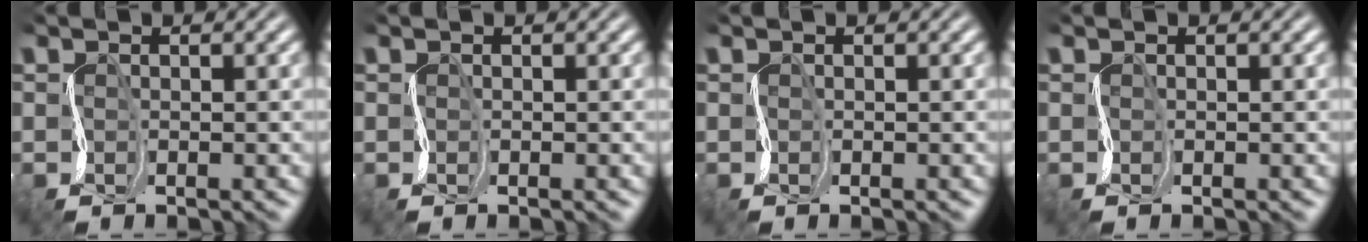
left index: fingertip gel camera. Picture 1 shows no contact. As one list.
[{"total": 0.0}, {"total": 0.0}, {"total": 0.0}]